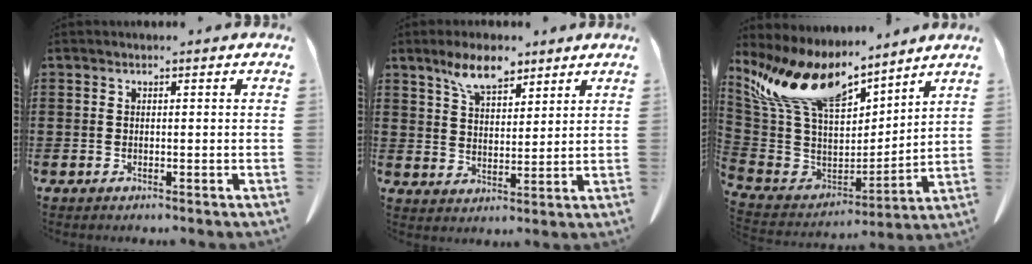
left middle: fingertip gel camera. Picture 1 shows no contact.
{"total": 6.9, "force": [5.2, 2.9, 3.5], "torque": [-0.077, -0.006, 0.095]}
{"total": 14.2, "force": [9.8, 6.1, 8.2], "torque": [-0.220, -0.057, 0.174]}